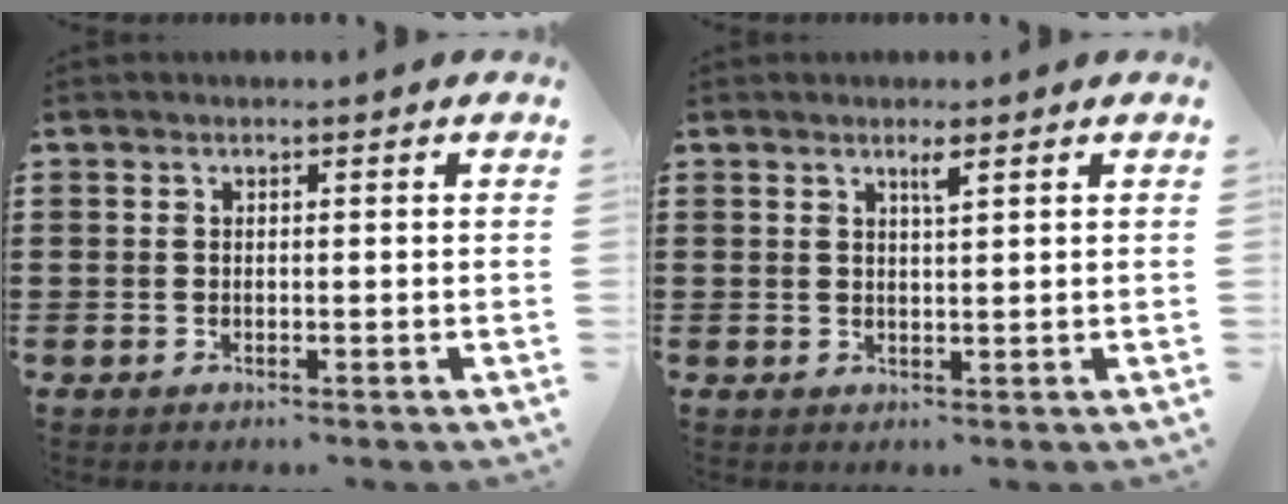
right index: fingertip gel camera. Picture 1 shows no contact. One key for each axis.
{"total": 1.7, "fx": 1.2, "fy": 0.1, "fz": 1.2, "tx": -0.017, "ty": -0.004, "tz": 0.019}